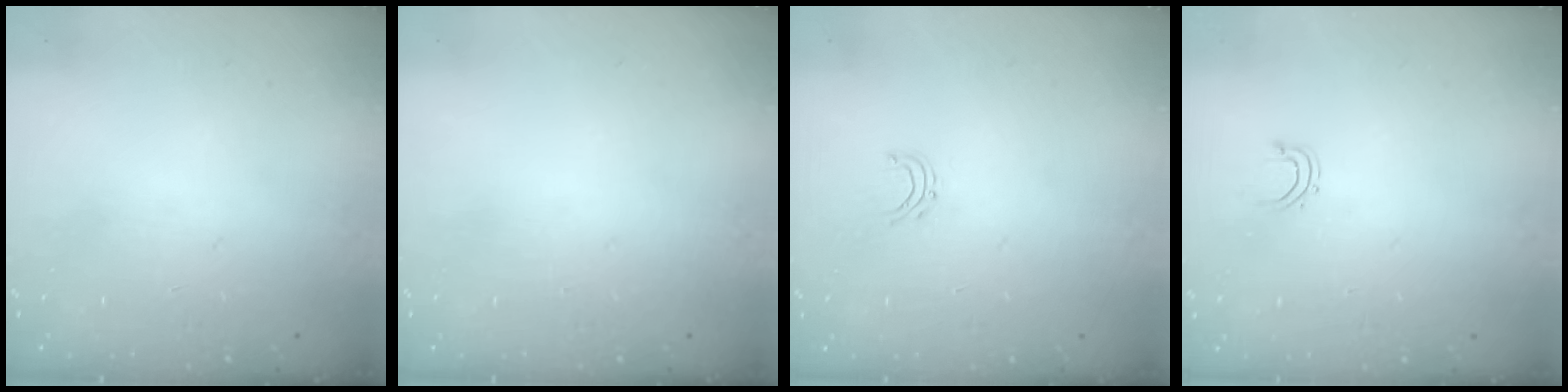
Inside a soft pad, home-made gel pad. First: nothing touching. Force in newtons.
{"total": 0.0}
{"total": 3.7, "press": 3.7, "slide": 0.3}
{"total": 2.8, "press": 2.7, "slide": 0.5}